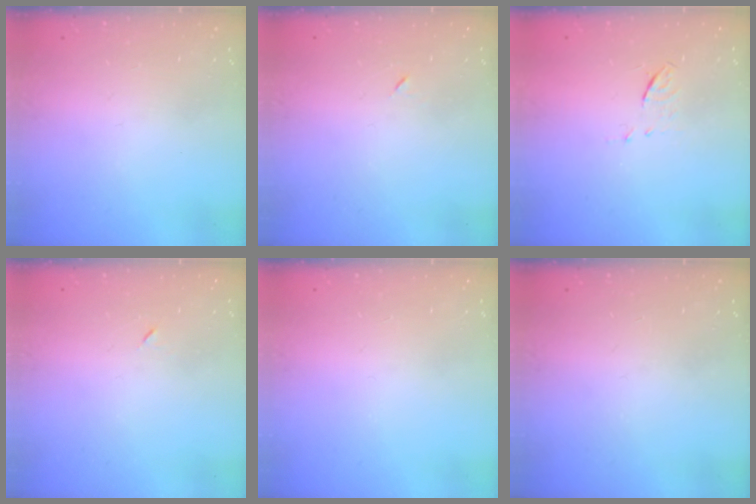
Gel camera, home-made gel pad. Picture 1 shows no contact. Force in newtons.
{"total": 3.3, "press": 3.2, "slide": 0.7}
{"total": 4.2, "press": 4.1, "slide": 0.9}
{"total": 3.3, "press": 3.2, "slide": 0.7}
{"total": 0.0}
{"total": 0.0}